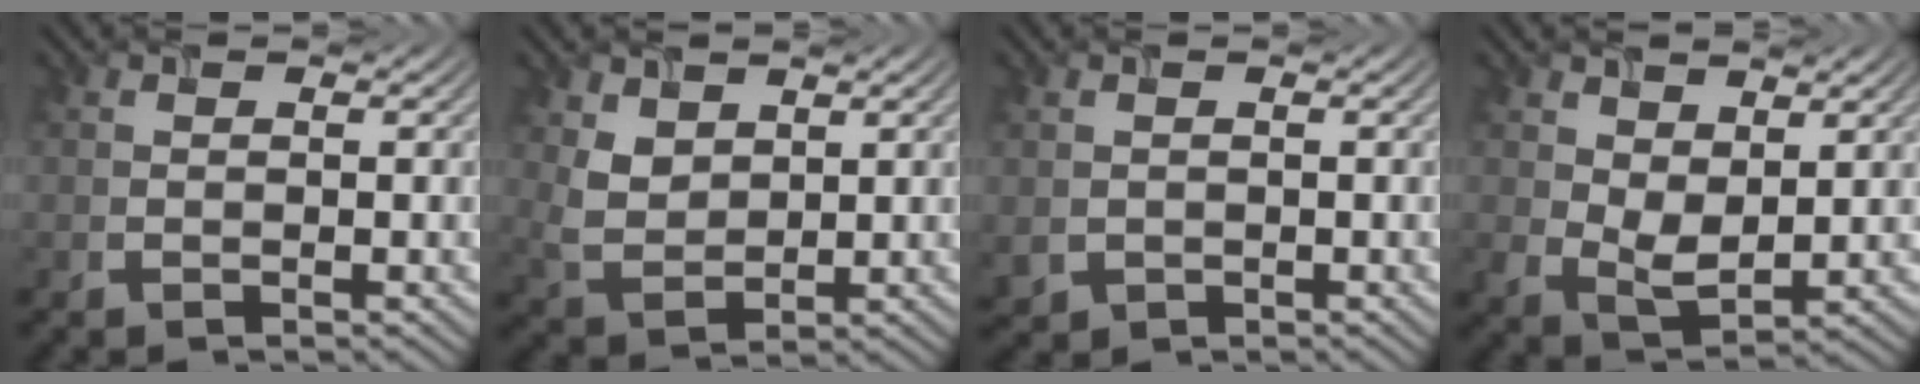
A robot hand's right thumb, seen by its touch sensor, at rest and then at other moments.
{"total": 3.9, "force": [2.3, 2.6, 1.9], "torque": [-0.054, -0.009, 0.052]}
{"total": 1.5, "force": [0.0, 1.4, 0.5], "torque": [-0.019, -0.011, 0.005]}
{"total": 4.8, "force": [2.1, 3.0, 3.0], "torque": [-0.069, -0.013, 0.045]}